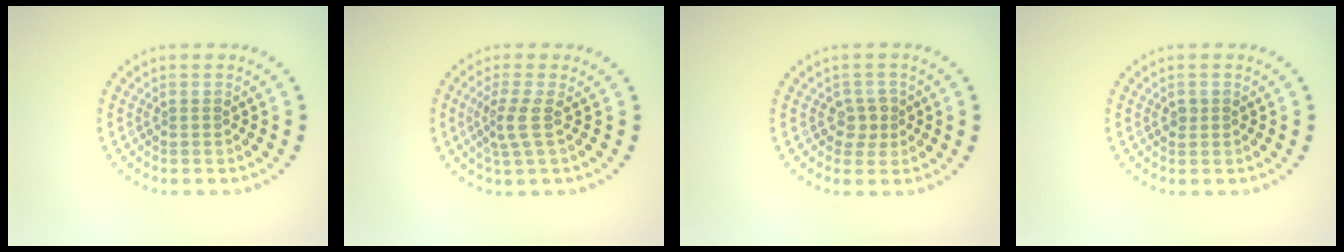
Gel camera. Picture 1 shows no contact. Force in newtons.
{"total": 2.4, "press": 1.8, "slide": 1.6}
{"total": 1.8, "press": 1.5, "slide": 0.9}
{"total": 0.9, "press": 0.9, "slide": 0.0}